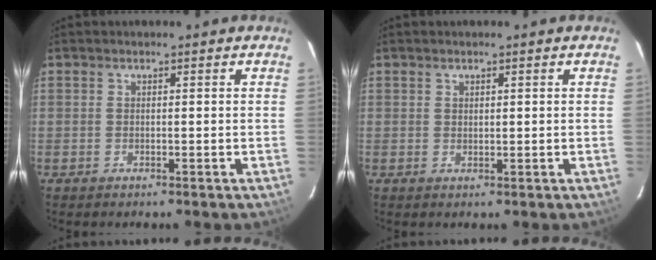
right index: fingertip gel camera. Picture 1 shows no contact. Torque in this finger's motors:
{"motor_torque": [-0.26, 0.17, 0.03, 0.00]}